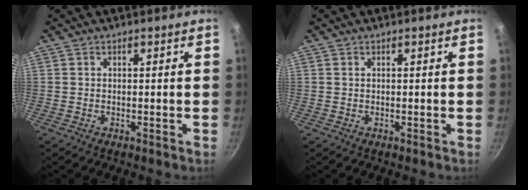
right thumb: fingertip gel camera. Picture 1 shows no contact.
{"total": 0.0}